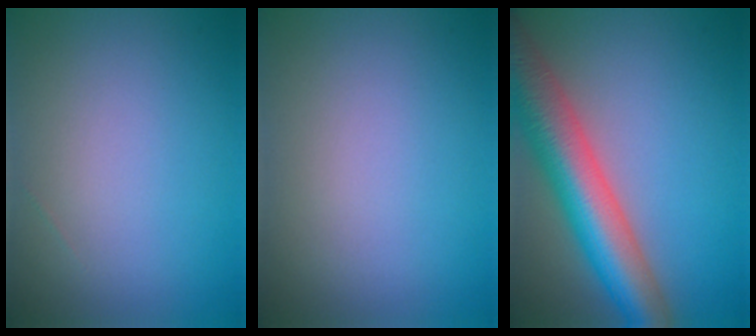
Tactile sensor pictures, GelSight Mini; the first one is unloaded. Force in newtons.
{"total": 0.0}
{"total": 10.2, "press": 10.2, "slide": 0.5}